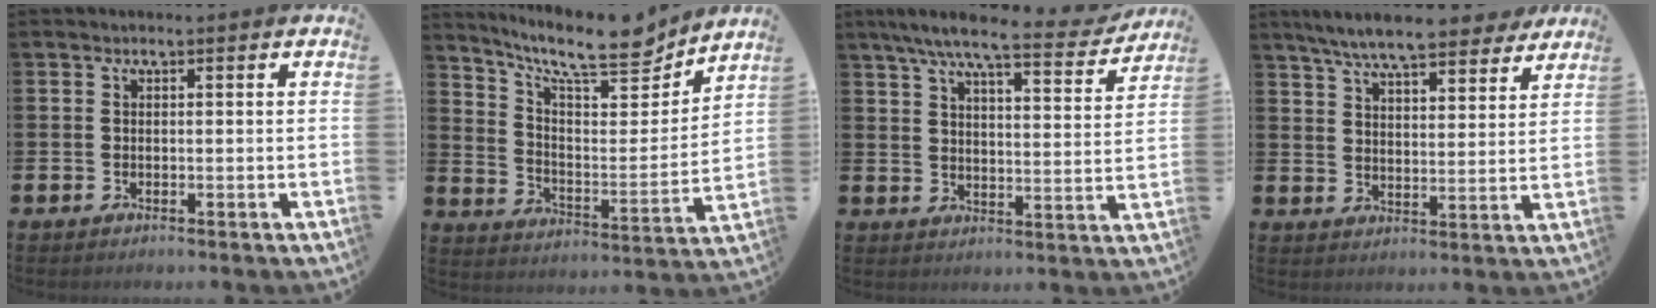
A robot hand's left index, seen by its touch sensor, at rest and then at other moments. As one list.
[{"total": 11.5, "force": [10.0, 2.5, 5.0], "torque": [-0.110, -0.074, 0.171]}, {"total": 8.3, "force": [7.1, 1.0, 4.2], "torque": [-0.095, -0.035, 0.121]}, {"total": 8.6, "force": [7.9, 1.3, 3.1], "torque": [-0.080, -0.039, 0.141]}]